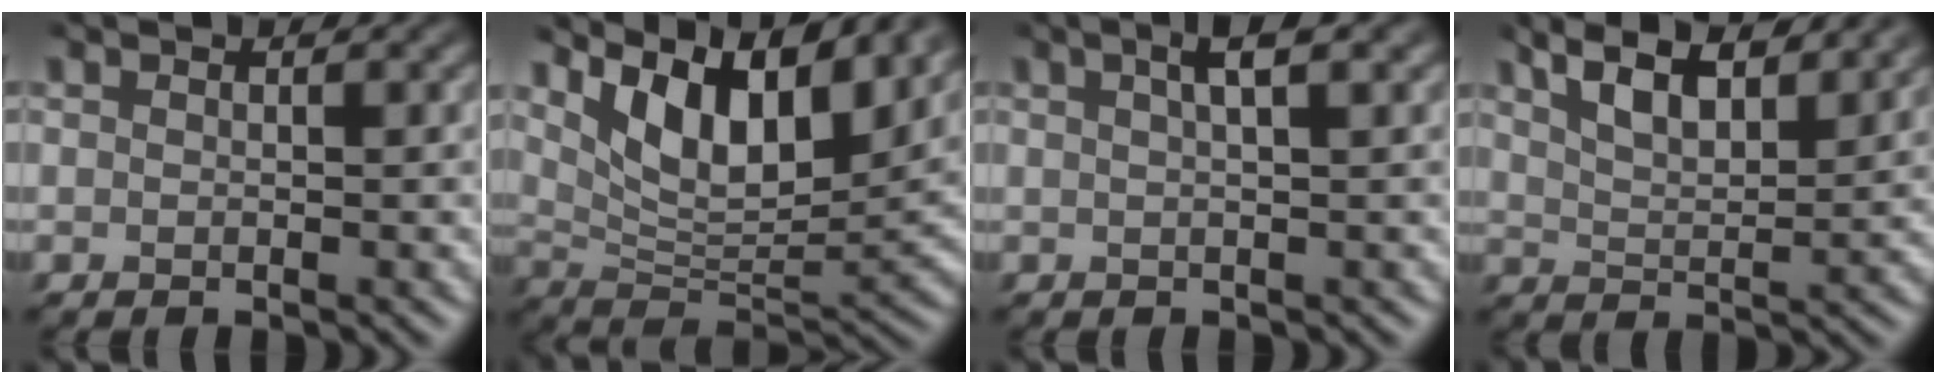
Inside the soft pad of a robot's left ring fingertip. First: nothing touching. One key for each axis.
{"total": 8.5, "fx": 5.1, "fy": 3.1, "fz": 6.1, "tx": -0.100, "ty": -0.011, "tz": 0.090}
{"total": 2.1, "fx": 0.9, "fy": -0.1, "fz": 1.9, "tx": -0.025, "ty": 0.011, "tz": 0.015}
{"total": 6.3, "fx": 4.9, "fy": 1.6, "fz": 3.8, "tx": -0.059, "ty": 0.023, "tz": 0.067}